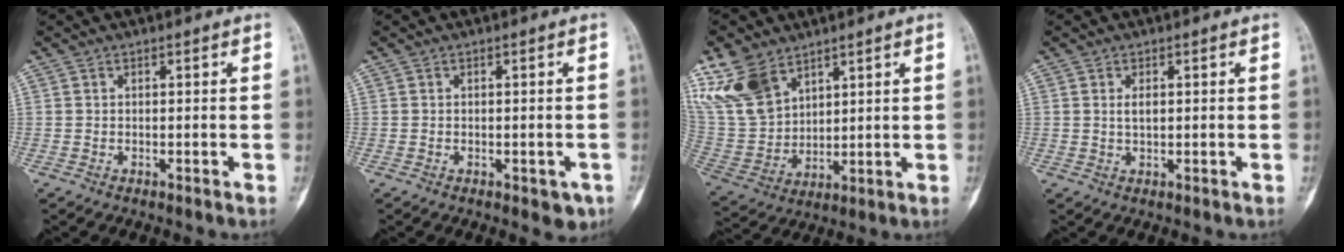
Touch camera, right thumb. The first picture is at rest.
{"total": 2.9, "force": [-1.2, 1.6, 2.1], "torque": [-0.006, 0.005, -0.010]}
{"total": 13.5, "force": [8.7, 8.1, 6.5], "torque": [-0.122, -0.030, 0.195]}
{"total": 1.7, "force": [0.4, 0.8, 1.4], "torque": [-0.022, -0.003, 0.009]}